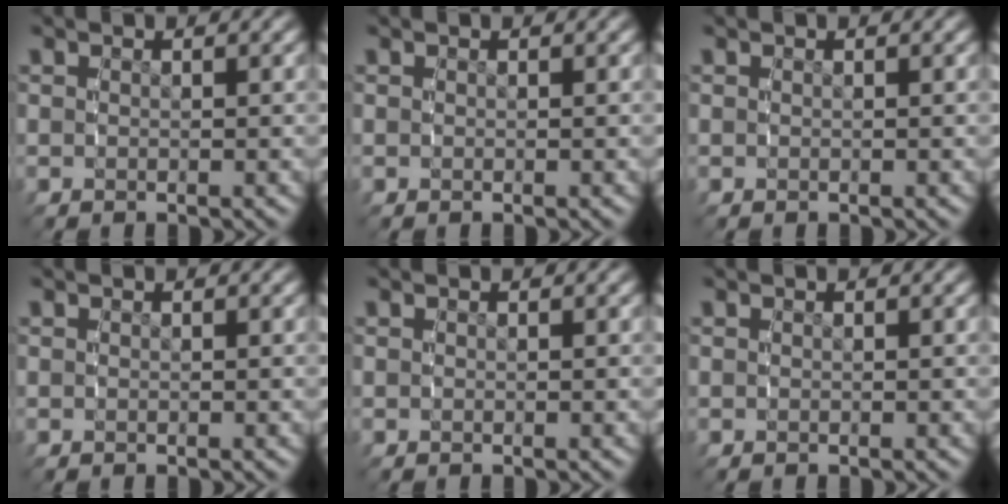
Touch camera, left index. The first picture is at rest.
{"total": 0.0}
{"total": 0.0}
{"total": 0.0}
{"total": 0.0}
{"total": 0.0}